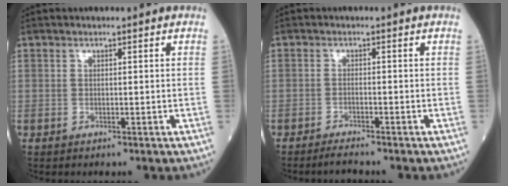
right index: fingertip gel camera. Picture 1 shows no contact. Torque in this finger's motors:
{"motor_torque": [0.09, -0.20, -0.02, 0.01]}